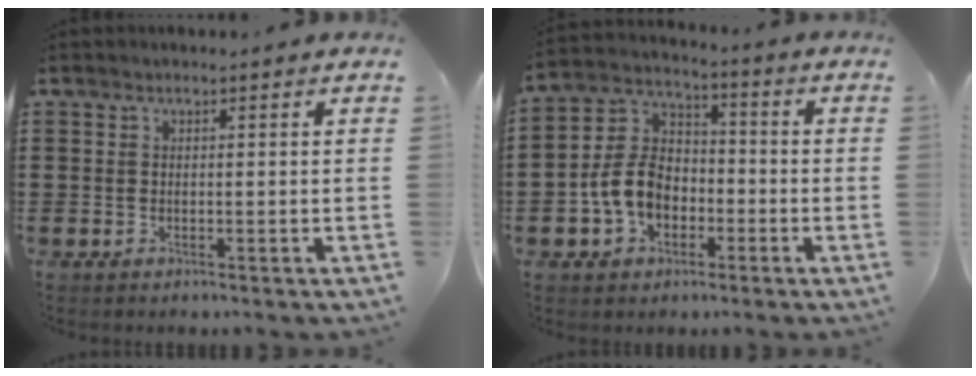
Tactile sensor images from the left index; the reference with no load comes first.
{"total": 8.4, "force": [-2.7, 6.2, 4.9], "torque": [-0.135, 0.012, -0.060]}